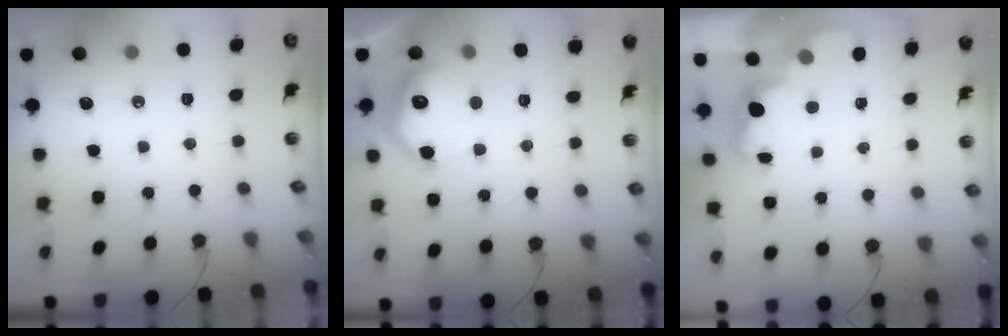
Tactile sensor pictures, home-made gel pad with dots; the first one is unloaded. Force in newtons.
{"total": 12.9, "press": 12.9, "slide": 0.5}
{"total": 2.3, "press": 2.3, "slide": 0.5}